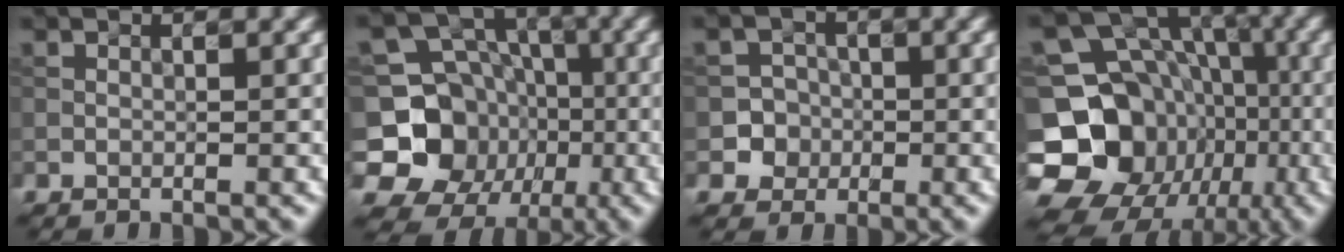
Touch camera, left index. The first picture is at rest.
{"total": 12.5, "force": [-2.8, 11.3, 4.4], "torque": [-0.098, 0.003, -0.072]}
{"total": 3.8, "force": [-1.4, 3.5, 0.3], "torque": [0.021, 0.010, -0.033]}
{"total": 19.1, "force": [-6.3, 16.4, 7.4], "torque": [-0.142, -0.005, -0.109]}